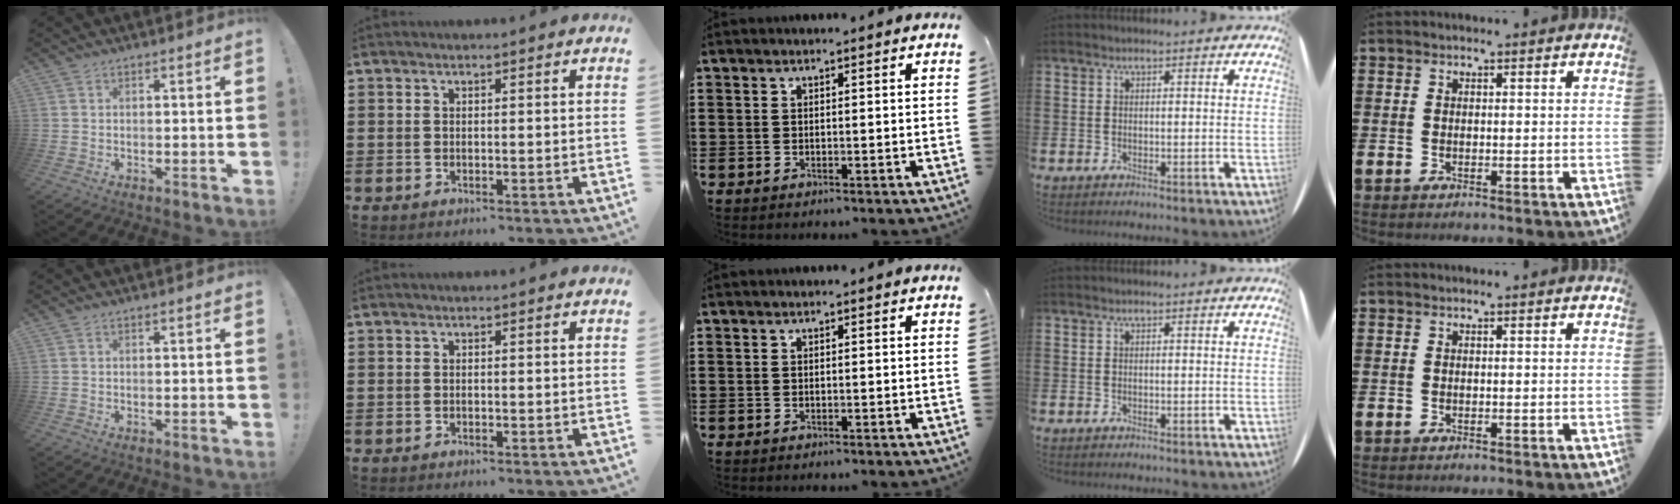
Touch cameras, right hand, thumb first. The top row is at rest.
{}